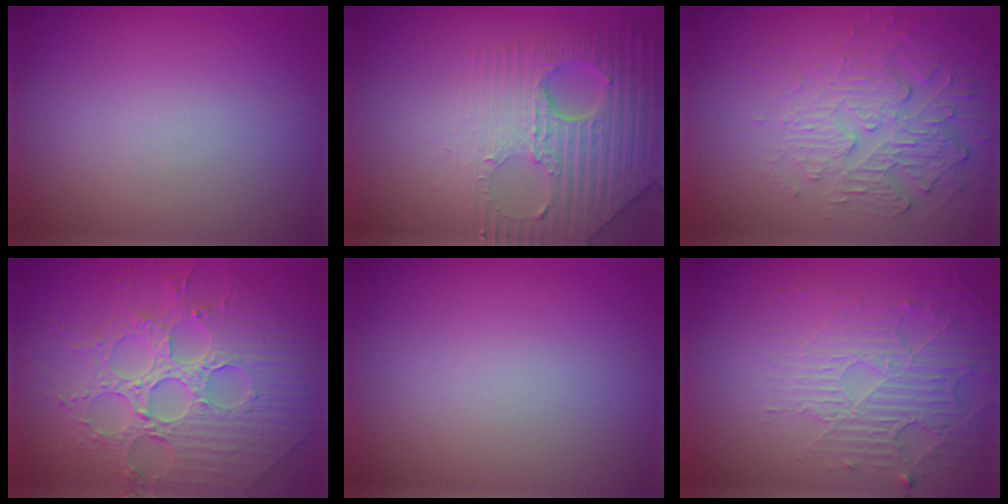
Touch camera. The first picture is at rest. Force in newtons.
{"total": 6.6, "press": 5.4, "slide": 3.8}
{"total": 4.9, "press": 3.3, "slide": 3.6}
{"total": 8.1, "press": 6.0, "slide": 5.4}
{"total": 0.0}
{"total": 5.8, "press": 3.4, "slide": 4.7}